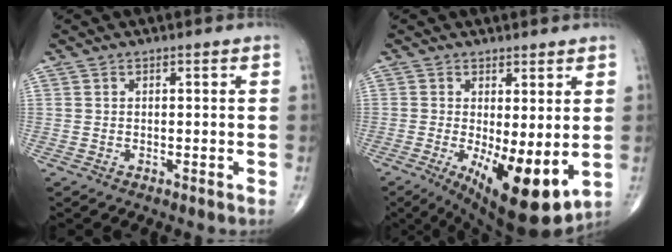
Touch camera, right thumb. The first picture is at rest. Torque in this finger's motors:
{"motor_torque": [2.15, 2.45, 0.91, -0.14, 0.43]}